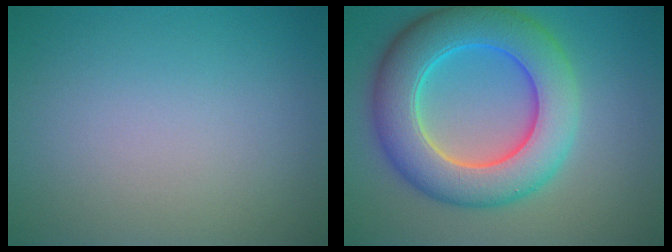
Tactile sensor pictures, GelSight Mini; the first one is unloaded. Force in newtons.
{"total": 9.7, "press": 9.7, "slide": 0.6}